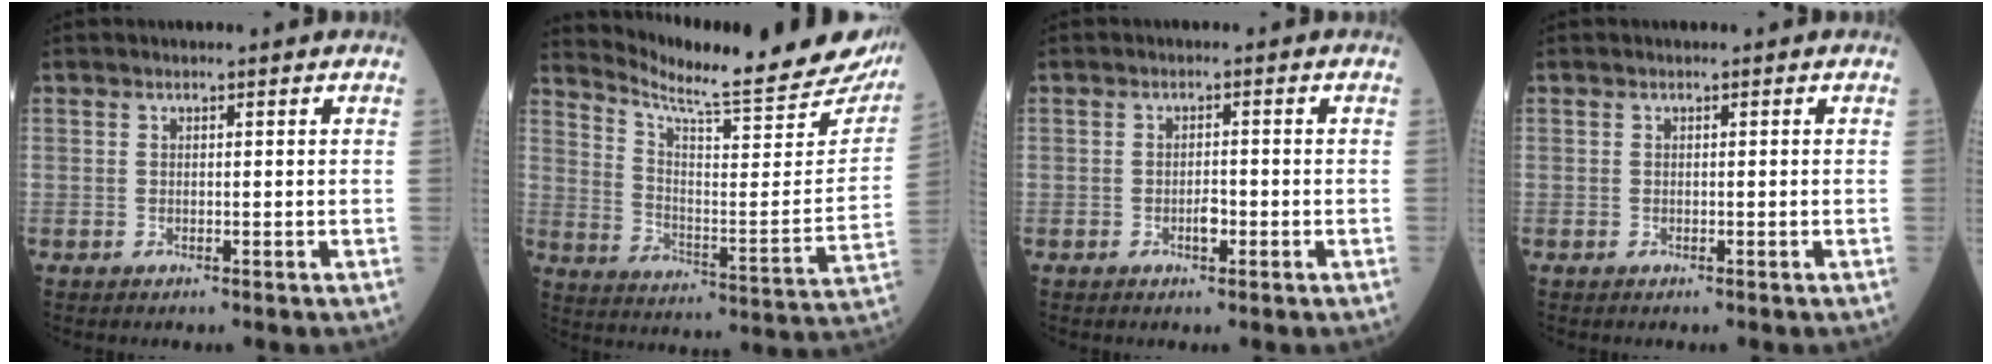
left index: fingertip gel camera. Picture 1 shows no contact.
{"total": 23.5, "force": [22.1, 0.7, 8.0], "torque": [-0.131, -0.113, 0.288]}
{"total": 1.6, "force": [-0.9, 0.6, 1.2], "torque": [-0.018, -0.001, -0.016]}
{"total": 0.0}